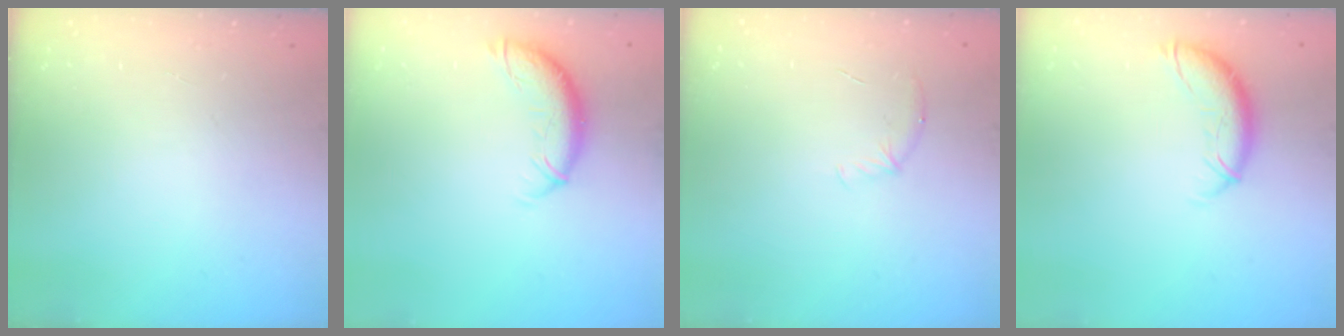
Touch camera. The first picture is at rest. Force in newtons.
{"total": 10.3, "press": 10.3, "slide": 0.8}
{"total": 5.5, "press": 5.3, "slide": 1.4}
{"total": 10.5, "press": 10.5, "slide": 0.7}